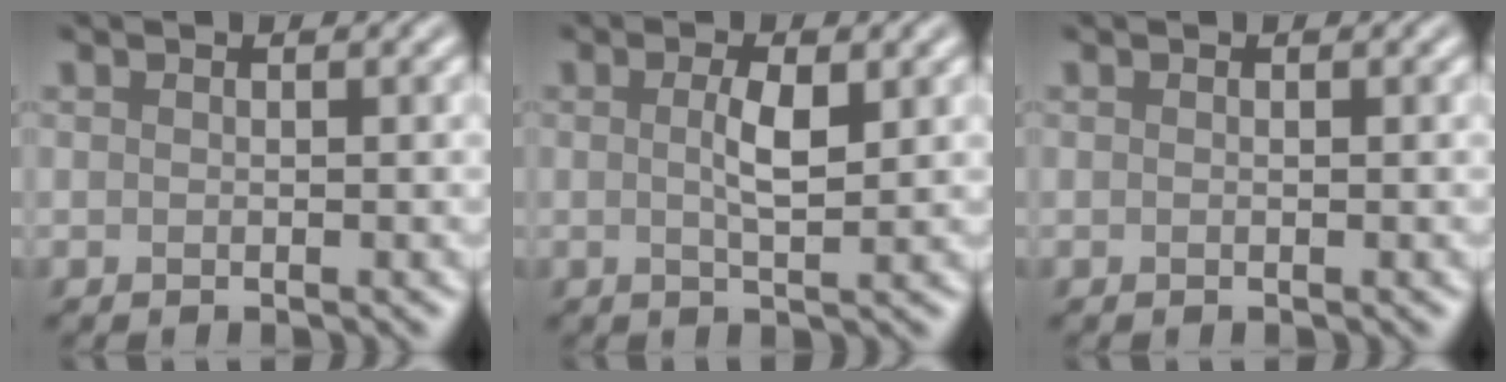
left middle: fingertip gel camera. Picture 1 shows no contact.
{"total": 2.6, "force": [0.5, 0.6, 2.5], "torque": [-0.047, 0.002, 0.007]}
{"total": 0.0}